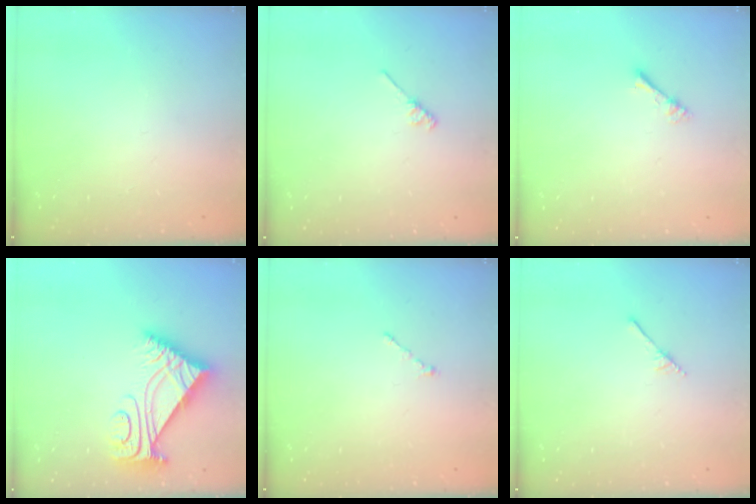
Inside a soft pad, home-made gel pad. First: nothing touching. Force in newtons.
{"total": 2.7, "press": 2.7, "slide": 0.4}
{"total": 2.4, "press": 2.4, "slide": 0.2}
{"total": 8.6, "press": 8.5, "slide": 1.0}
{"total": 0.7, "press": 0.7, "slide": 0.2}
{"total": 1.7, "press": 1.7, "slide": 0.1}